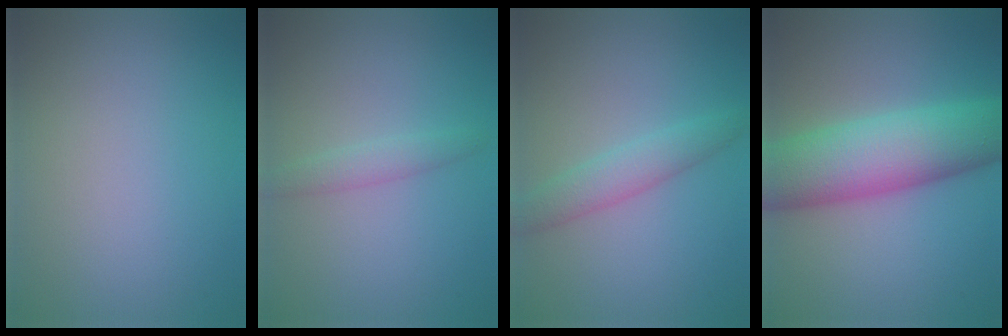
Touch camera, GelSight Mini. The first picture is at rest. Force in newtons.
{"total": 1.6, "press": 1.6, "slide": 0.0}
{"total": 2.7, "press": 2.7, "slide": 0.1}
{"total": 10.0, "press": 10.0, "slide": 0.3}